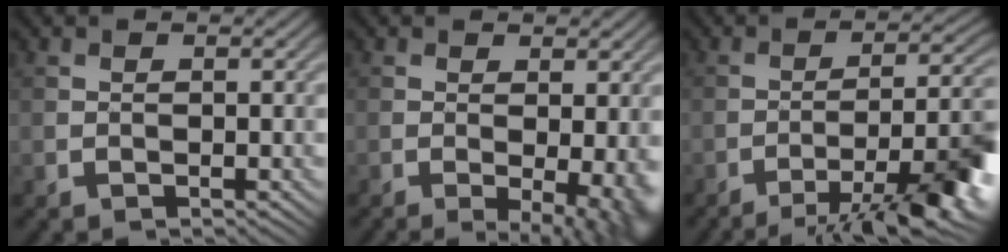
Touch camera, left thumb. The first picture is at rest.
{"total": 5.0, "force": [-1.5, 1.5, 4.6], "torque": [-0.058, -0.018, -0.013]}
{"total": 11.8, "force": [-6.9, 2.5, 9.2], "torque": [-0.125, 0.010, -0.106]}